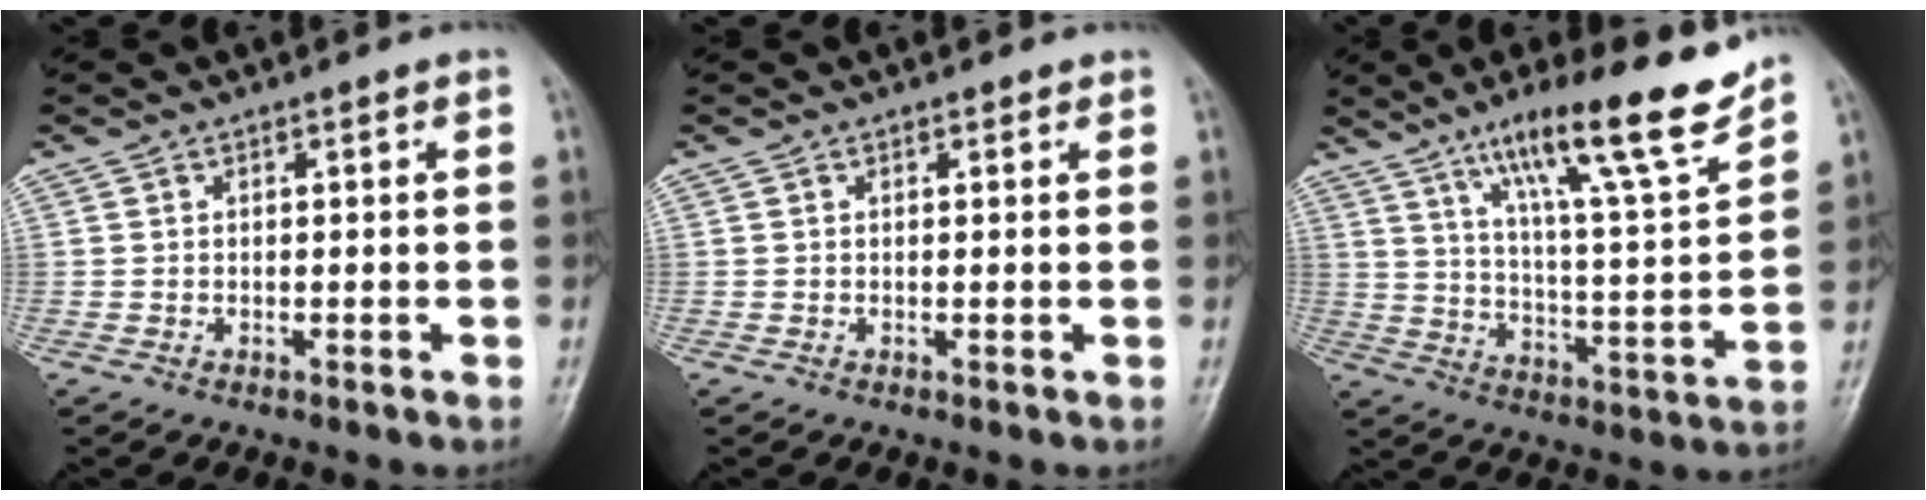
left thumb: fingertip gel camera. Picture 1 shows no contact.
{"total": 0.6, "force": [0.4, 0.4, 0.2], "torque": [-0.002, -0.003, 0.003]}
{"total": 18.4, "force": [13.0, 1.8, 12.9], "torque": [-0.185, -0.071, 0.210]}